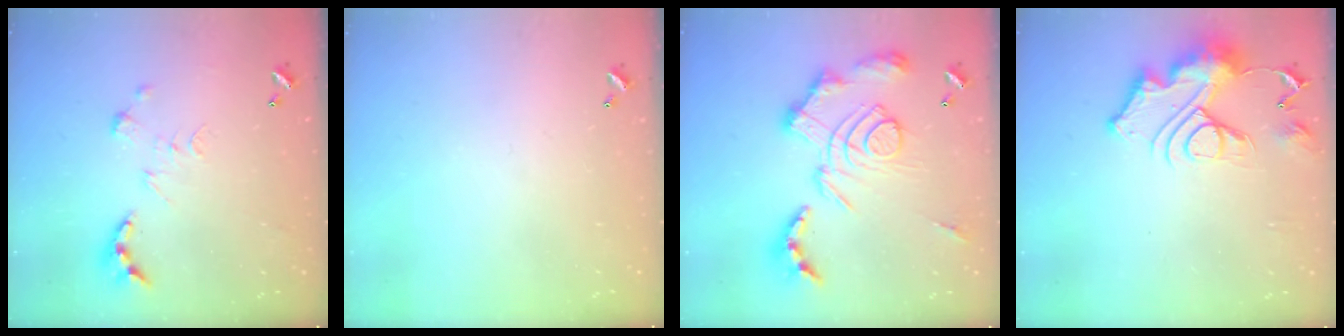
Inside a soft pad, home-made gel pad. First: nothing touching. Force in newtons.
{"total": 0.0}
{"total": 3.3, "press": 2.6, "slide": 2.0}
{"total": 15.3, "press": 15.3, "slide": 1.4}